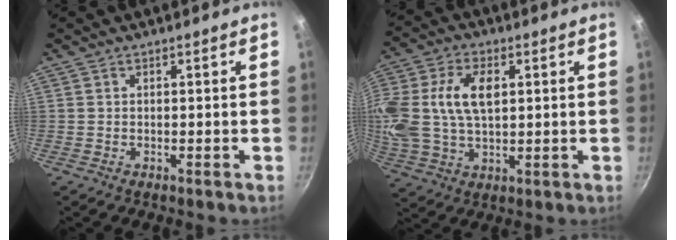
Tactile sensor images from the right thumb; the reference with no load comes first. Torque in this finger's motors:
{"motor_torque": [0.42, 1.72, 0.30, -0.18, 0.55]}